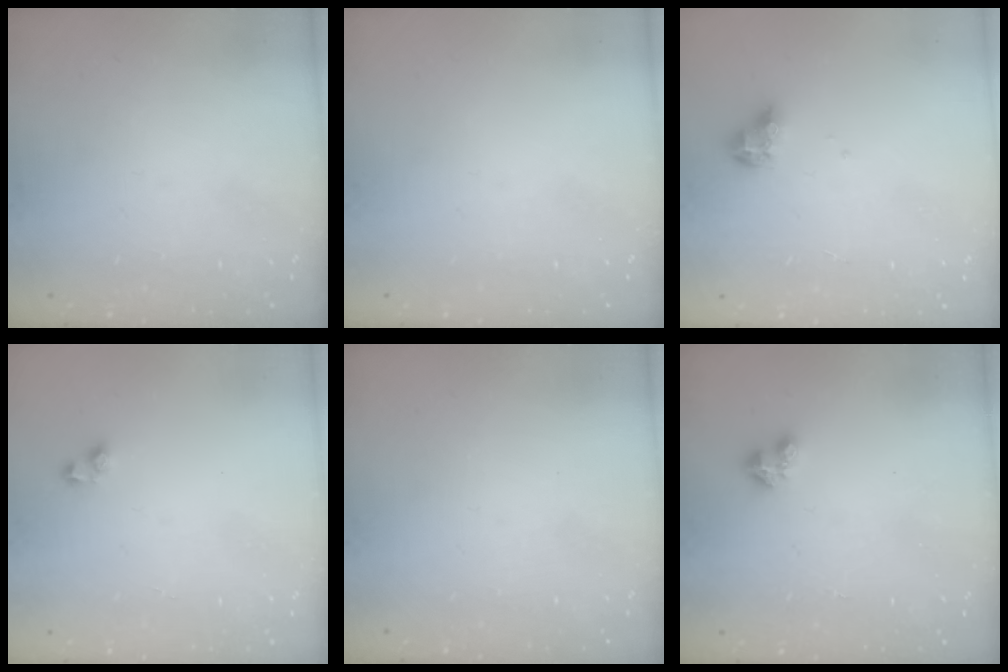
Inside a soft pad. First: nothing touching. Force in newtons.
{"total": 0.0}
{"total": 7.4, "press": 7.4, "slide": 0.9}
{"total": 3.1, "press": 3.1, "slide": 0.2}
{"total": 0.0}
{"total": 3.3, "press": 3.3, "slide": 0.4}